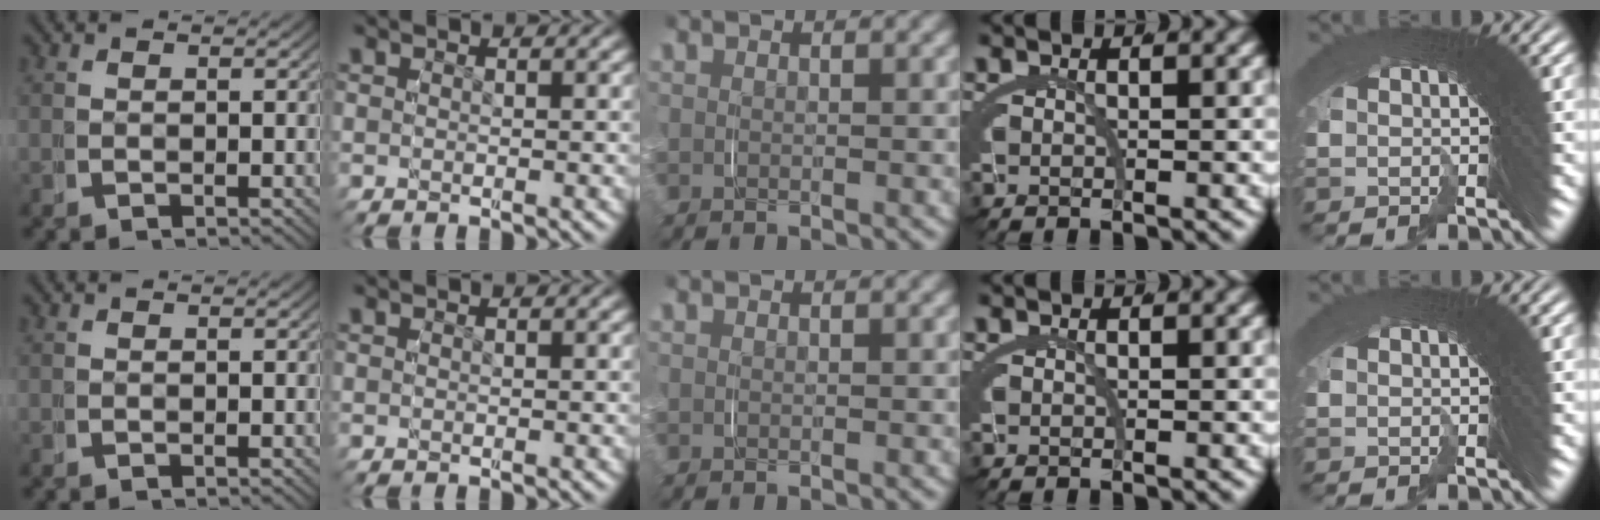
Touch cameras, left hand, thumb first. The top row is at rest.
{}